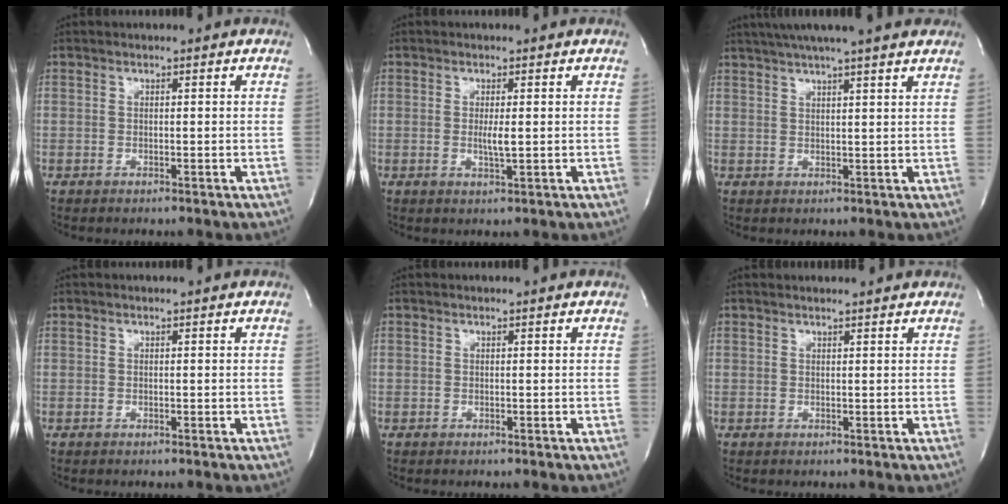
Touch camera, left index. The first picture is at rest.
{"total": 2.1, "force": [0.0, 0.2, 2.1], "torque": [-0.044, -0.006, 0.000]}
{"total": 12.9, "force": [10.9, -0.3, 6.9], "torque": [-0.119, 0.031, 0.141]}
{"total": 0.0}
{"total": 0.0}
{"total": 2.6, "force": [2.6, 0.1, 0.5], "torque": [-0.012, 0.010, 0.031]}